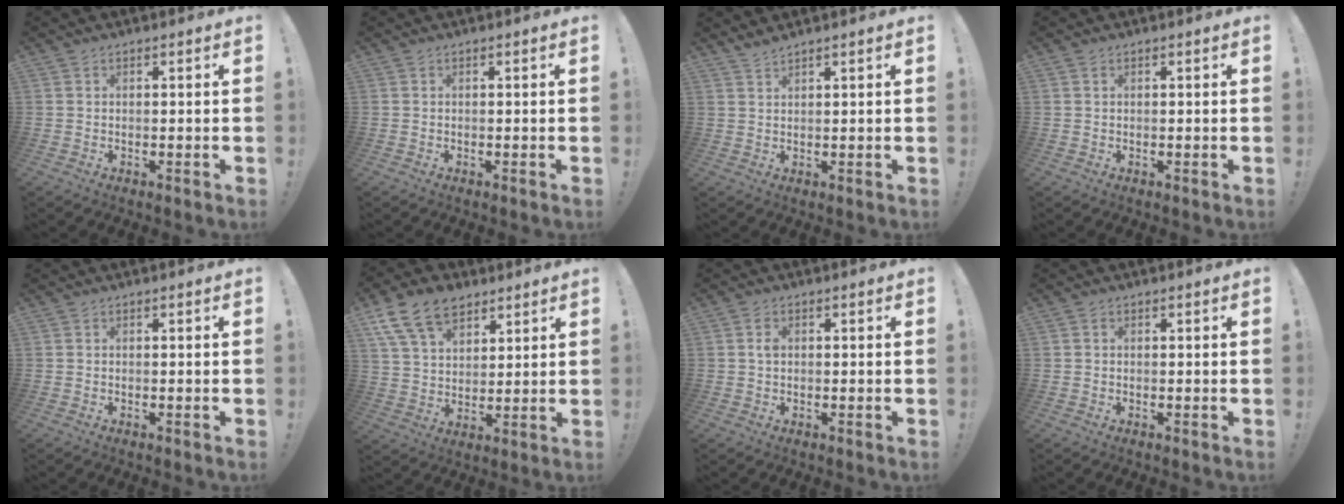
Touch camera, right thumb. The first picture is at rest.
{"total": 0.0}
{"total": 1.8, "force": [1.6, -0.2, 0.7], "torque": [-0.024, -0.005, 0.031]}
{"total": 0.0}
{"total": 0.0}
{"total": 14.7, "force": [8.8, 9.2, 7.3], "torque": [-0.129, -0.038, 0.168]}
{"total": 1.7, "force": [0.3, 1.1, 1.3], "torque": [-0.022, 0.004, 0.004]}
{"total": 0.0}